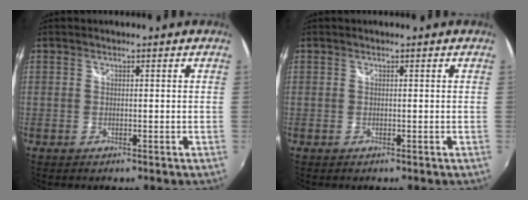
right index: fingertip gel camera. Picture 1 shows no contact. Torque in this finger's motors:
{"motor_torque": [0.45, 0.45, 0.00, 0.00]}